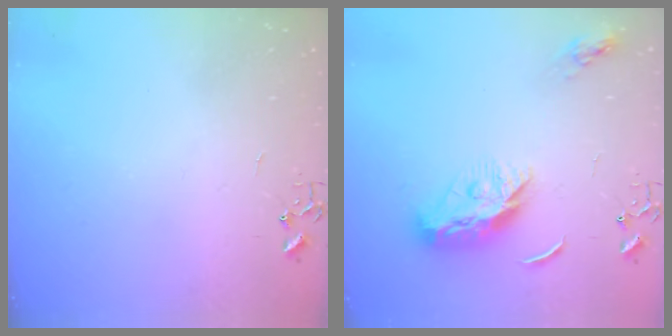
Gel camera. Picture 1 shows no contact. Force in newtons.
{"total": 12.7, "press": 12.7, "slide": 0.3}